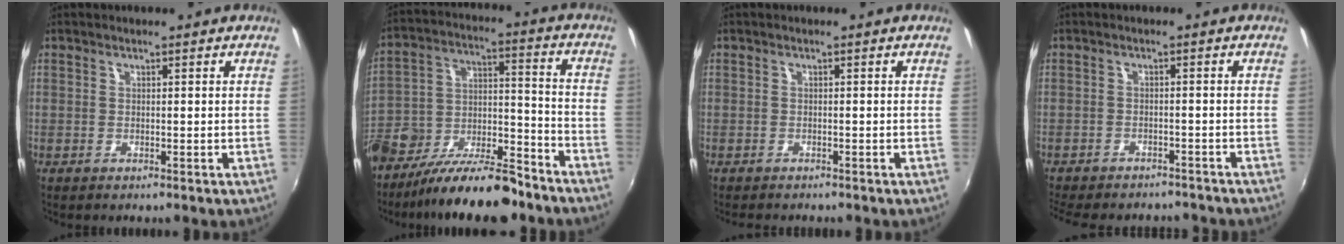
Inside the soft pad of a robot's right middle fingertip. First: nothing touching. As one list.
[{"total": 19.4, "force": [-12.4, 8.3, 12.4], "torque": [-0.252, -0.008, -0.203]}, {"total": 1.6, "force": [-1.5, 0.5, 0.3], "torque": [-0.011, -0.006, -0.023]}, {"total": 12.9, "force": [-11.2, 4.2, 4.8], "torque": [-0.112, -0.014, -0.153]}]